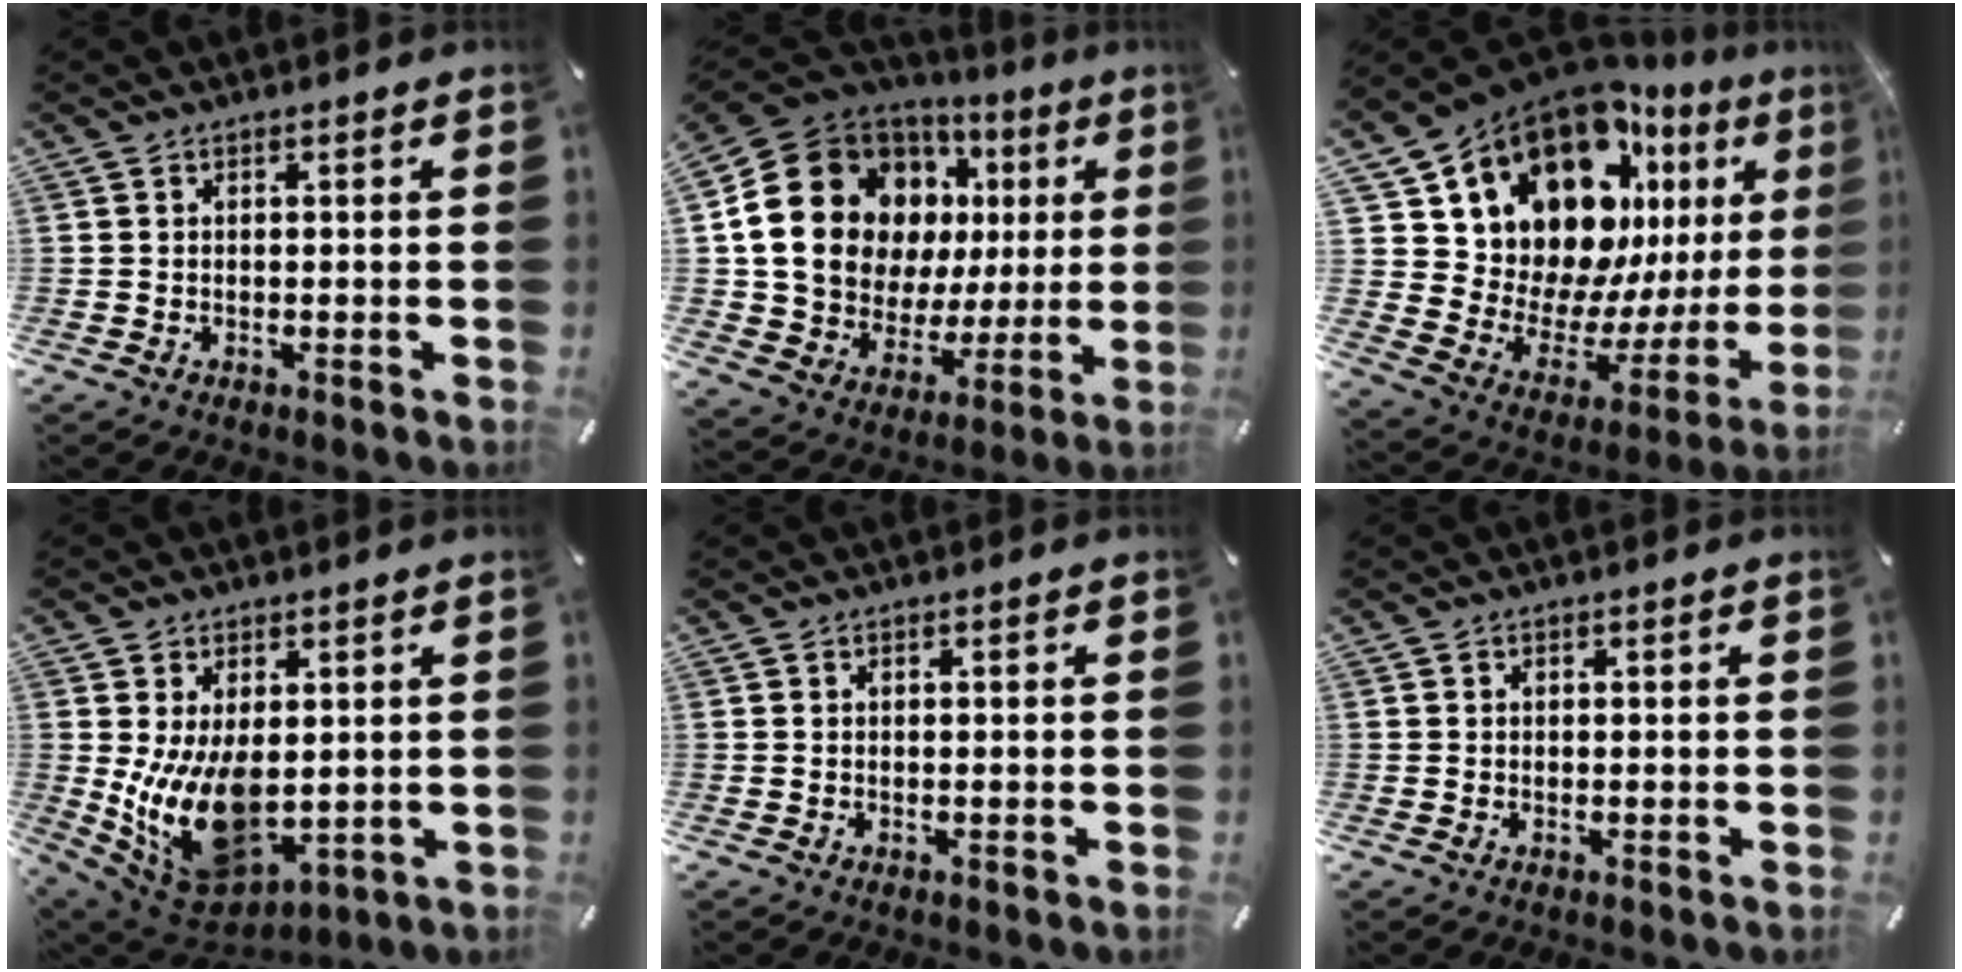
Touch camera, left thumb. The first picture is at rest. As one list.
[{"total": 22.0, "force": [5.6, 17.4, 12.3], "torque": [-0.217, -0.034, 0.120]}, {"total": 20.0, "force": [13.8, 11.6, 8.7], "torque": [-0.133, -0.128, 0.257]}, {"total": 15.3, "force": [0.1, 10.2, 11.4], "torque": [-0.226, -0.018, 0.013]}, {"total": 0.0}, {"total": 0.0}]